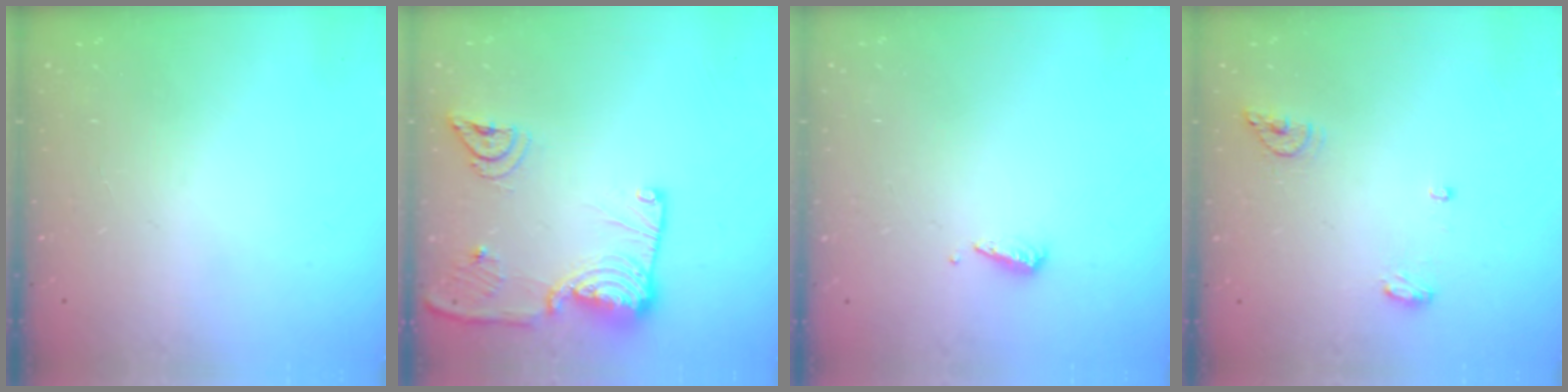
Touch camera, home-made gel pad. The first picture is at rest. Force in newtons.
{"total": 16.4, "press": 16.3, "slide": 2.0}
{"total": 2.9, "press": 2.9, "slide": 0.4}
{"total": 10.0, "press": 7.3, "slide": 6.9}